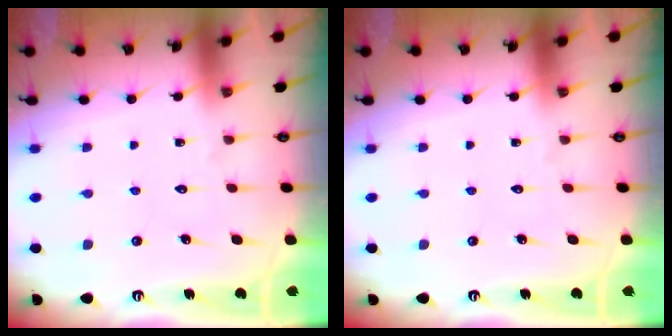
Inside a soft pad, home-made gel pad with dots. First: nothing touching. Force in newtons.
{"total": 0.0}